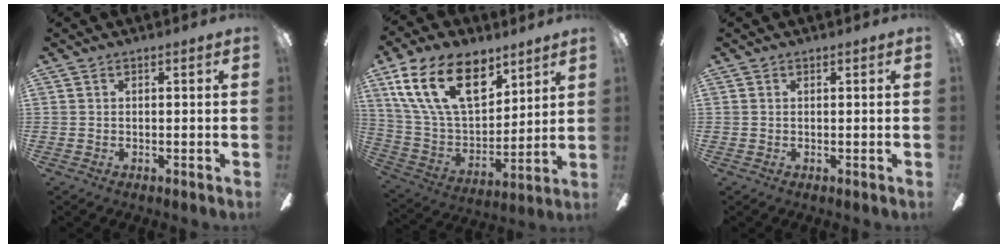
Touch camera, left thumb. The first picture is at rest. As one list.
[{"total": 22.0, "force": [11.7, 12.0, 14.3], "torque": [-0.275, -0.048, 0.209]}, {"total": 0.0}]